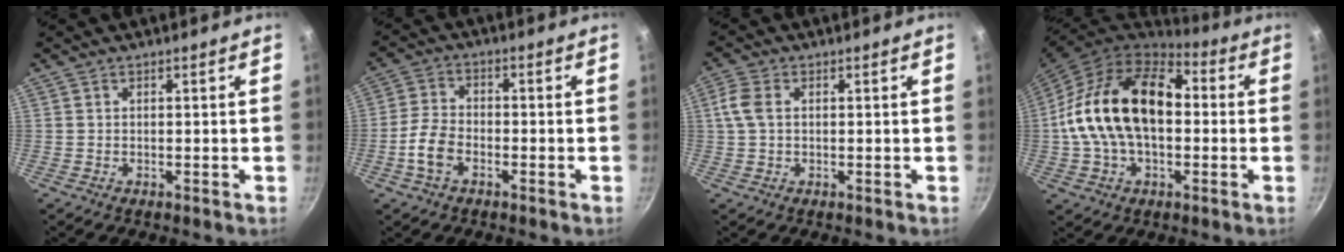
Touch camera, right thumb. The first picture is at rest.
{"total": 6.2, "force": [-2.6, 3.9, 4.1], "torque": [-0.077, 0.028, -0.056]}
{"total": 4.2, "force": [0.6, 2.8, 3.2], "torque": [-0.073, 0.011, 0.008]}
{"total": 21.5, "force": [0.6, 13.7, 16.5], "torque": [-0.278, 0.040, -0.003]}